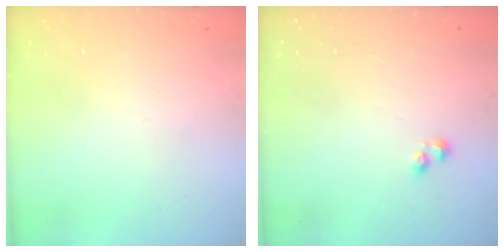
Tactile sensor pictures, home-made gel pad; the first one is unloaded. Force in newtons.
{"total": 1.2, "press": 1.0, "slide": 0.6}